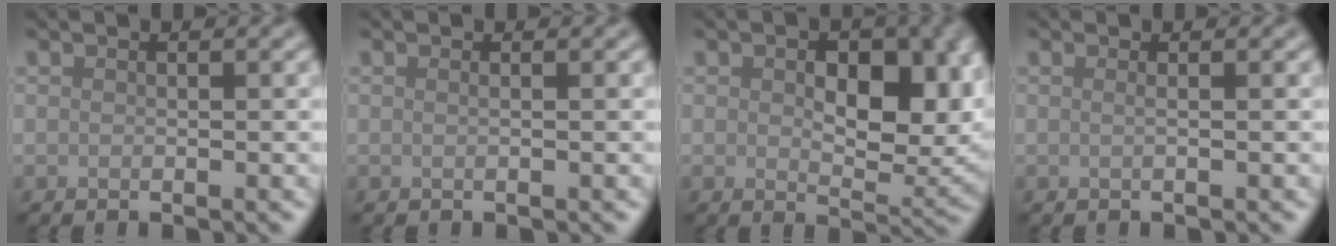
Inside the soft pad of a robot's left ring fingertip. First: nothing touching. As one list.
[{"total": 0.5, "force": [0.1, 0.2, 0.5], "torque": [-0.005, -0.001, -0.004]}, {"total": 8.9, "force": [1.2, 5.0, 7.3], "torque": [-0.101, -0.005, 0.021]}, {"total": 1.0, "force": [0.1, 0.4, 0.9], "torque": [-0.010, -0.003, -0.008]}]